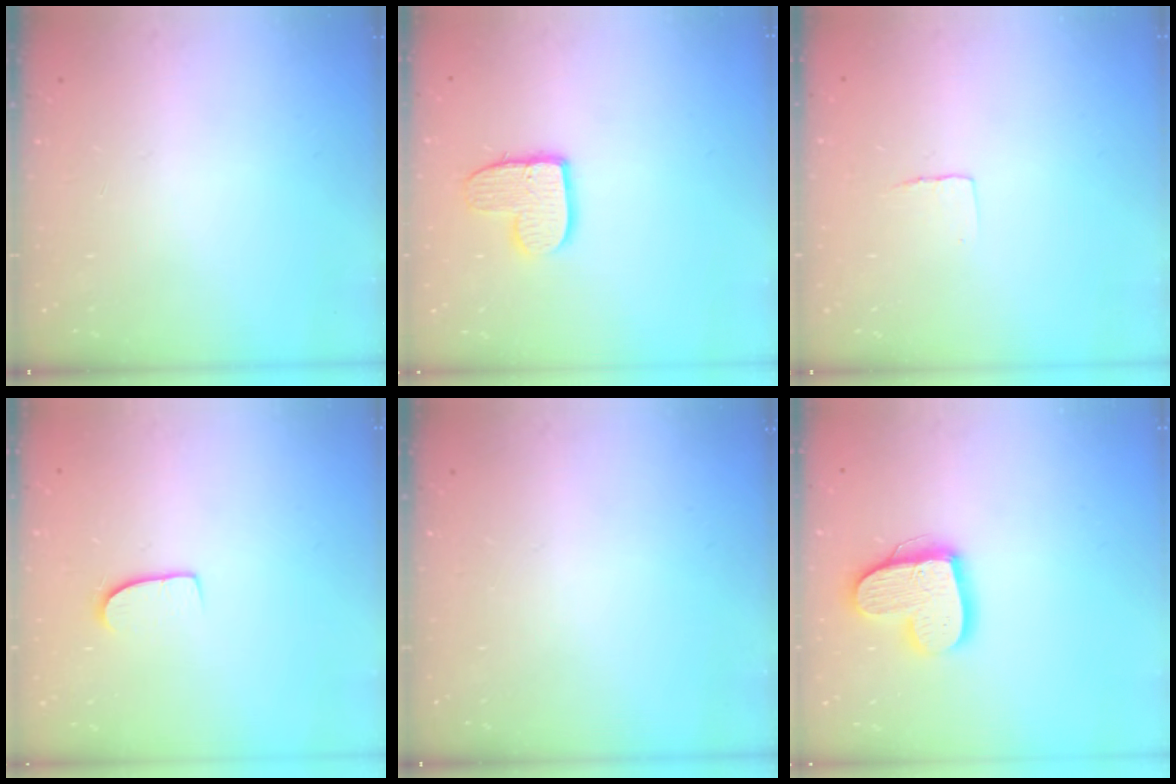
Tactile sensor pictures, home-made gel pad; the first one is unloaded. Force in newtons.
{"total": 9.8, "press": 9.8, "slide": 0.5}
{"total": 4.0, "press": 4.0, "slide": 0.2}
{"total": 6.8, "press": 6.8, "slide": 0.4}
{"total": 0.0}
{"total": 14.6, "press": 14.6, "slide": 1.3}